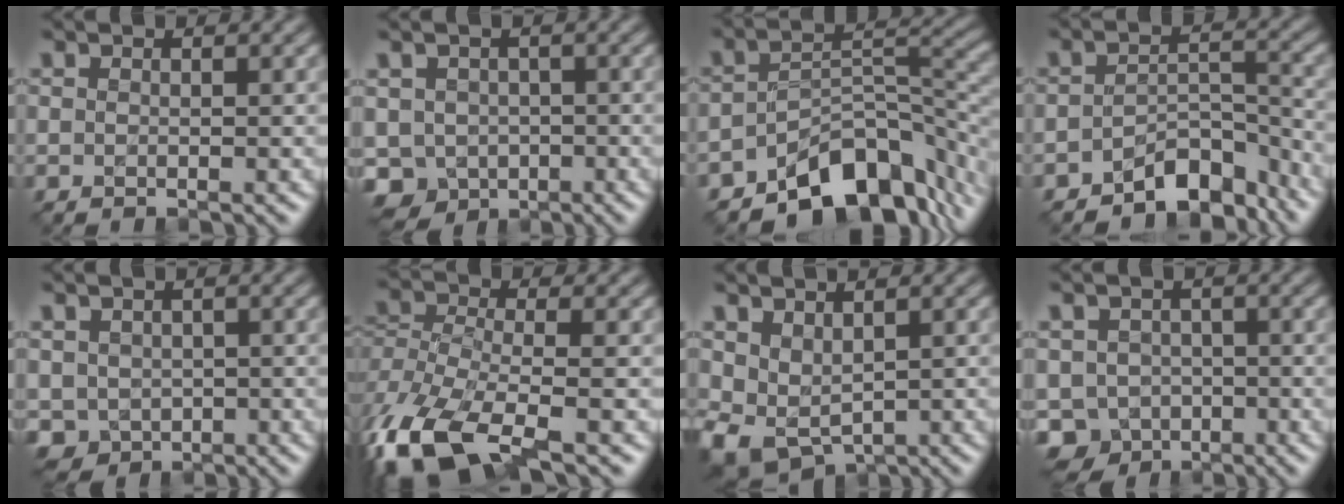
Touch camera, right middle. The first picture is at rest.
{"total": 5.1, "force": [-1.7, 4.4, 2.0], "torque": [-0.034, -0.007, -0.034]}
{"total": 9.8, "force": [-6.4, 4.7, 5.7], "torque": [-0.062, -0.005, -0.110]}
{"total": 5.2, "force": [-4.1, 2.2, 2.4], "torque": [-0.023, 0.004, -0.071]}
{"total": 3.4, "force": [-0.6, 3.1, 1.4], "torque": [-0.032, -0.006, -0.012]}
{"total": 11.0, "force": [-6.3, 4.4, 7.9], "torque": [-0.184, -0.019, -0.122]}
{"total": 4.1, "force": [0.7, 2.9, 2.8], "torque": [-0.063, -0.014, 0.021]}
{"total": 5.9, "force": [-2.6, 4.9, 2.0], "torque": [-0.024, -0.008, -0.046]}